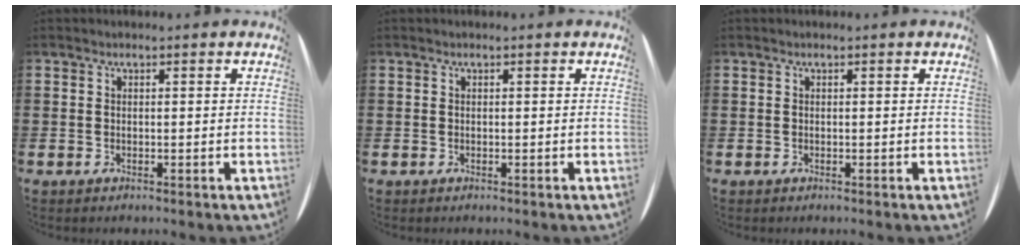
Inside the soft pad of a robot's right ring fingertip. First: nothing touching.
{"total": 0.0}
{"total": 0.0}